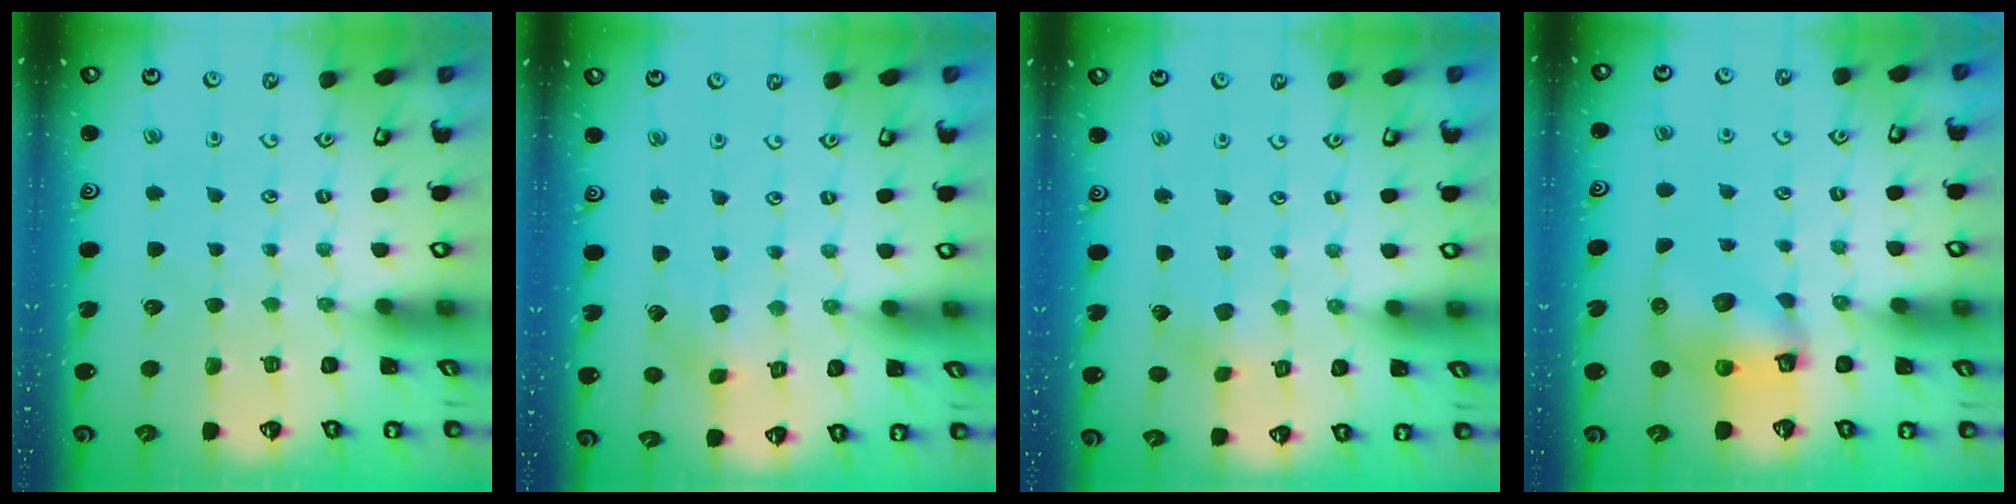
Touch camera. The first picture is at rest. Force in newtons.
{"total": 3.1, "press": 3.0, "slide": 0.7}
{"total": 2.5, "press": 2.4, "slide": 0.7}
{"total": 8.5, "press": 8.4, "slide": 0.7}